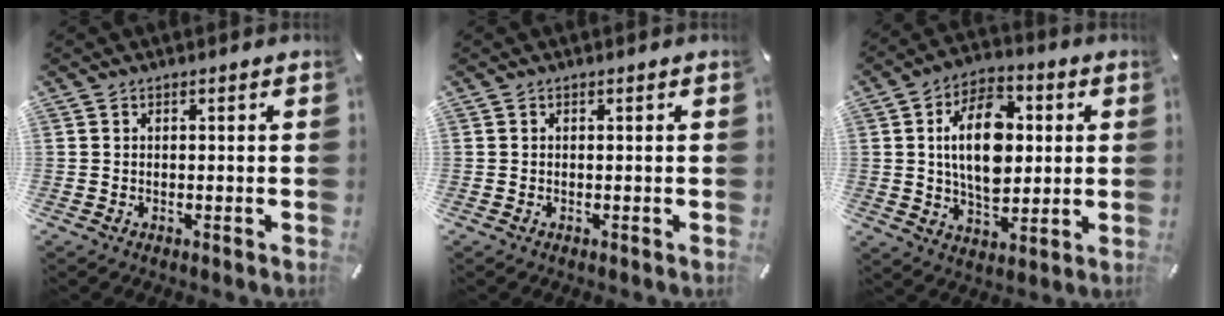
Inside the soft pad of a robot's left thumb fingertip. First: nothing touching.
{"total": 0.0}
{"total": 15.5, "force": [2.0, 10.0, 11.6], "torque": [-0.217, 0.008, 0.033]}